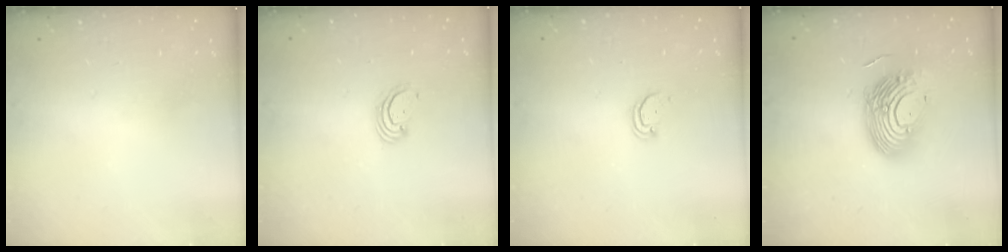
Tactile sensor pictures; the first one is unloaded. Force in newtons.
{"total": 2.5, "press": 2.5, "slide": 0.3}
{"total": 2.1, "press": 2.1, "slide": 0.2}
{"total": 15.1, "press": 14.8, "slide": 2.7}